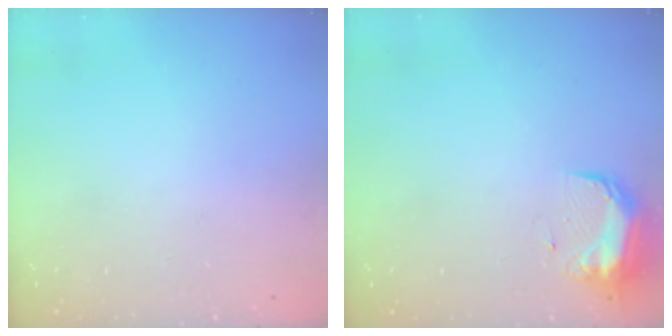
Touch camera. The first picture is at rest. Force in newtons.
{"total": 9.7, "press": 9.7, "slide": 0.7}